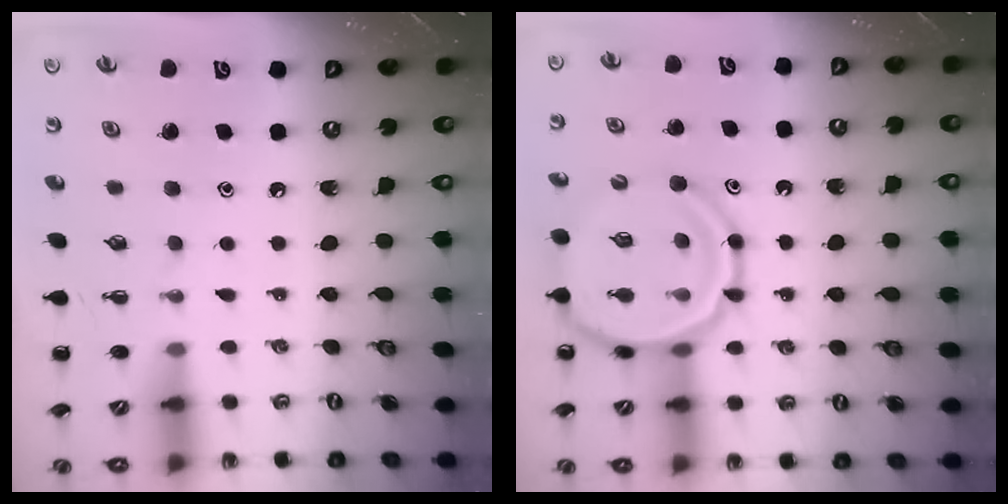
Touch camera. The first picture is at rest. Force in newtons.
{"total": 14.7, "press": 14.3, "slide": 3.6}